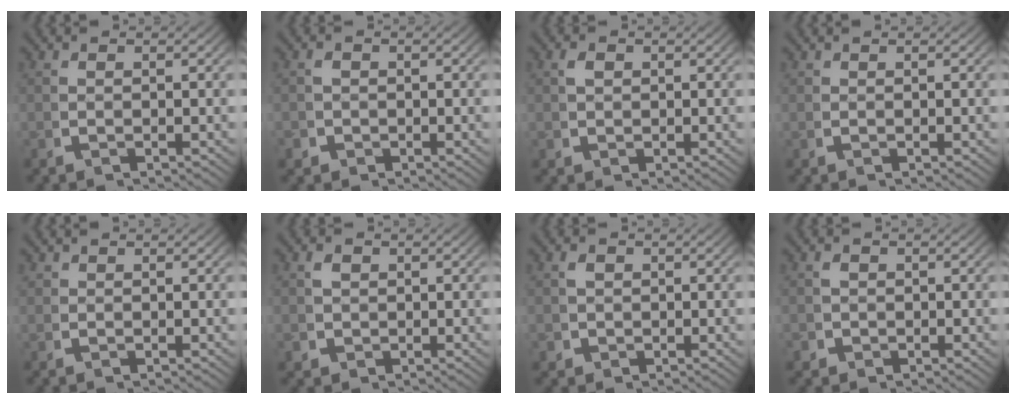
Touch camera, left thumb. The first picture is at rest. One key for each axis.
{"total": 1.2, "fx": -0.5, "fy": 1.1, "fz": -0.2, "tx": 0.025, "ty": 0.003, "tz": -0.016}
{"total": 1.1, "fx": 0.6, "fy": 0.8, "fz": 0.3, "tx": 0.007, "ty": 0.001, "tz": 0.013}
{"total": 0.6, "fx": 0.1, "fy": -0.3, "fz": -0.5, "tx": 0.020, "ty": 0.005, "tz": 0.000}
{"total": 0.6, "fx": 0.4, "fy": -0.1, "fz": -0.5, "tx": 0.018, "ty": 0.002, "tz": 0.009}
{"total": 1.6, "fx": 0.5, "fy": 1.4, "fz": 0.4, "tx": 0.004, "ty": -0.003, "tz": 0.012}
{"total": 1.4, "fx": 0.2, "fy": 1.4, "fz": 0.3, "tx": 0.008, "ty": -0.002, "tz": 0.003}
{"total": 1.2, "fx": -0.2, "fy": 1.2, "fz": 0.0, "tx": 0.020, "ty": 0.002, "tz": -0.009}